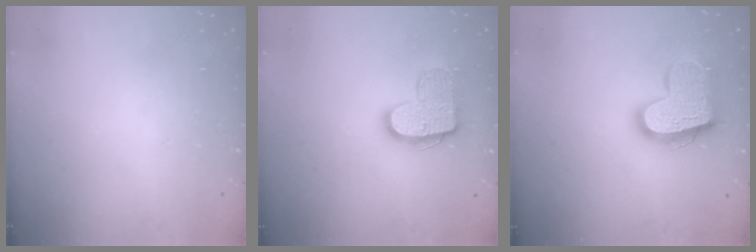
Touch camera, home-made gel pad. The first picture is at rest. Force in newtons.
{"total": 13.5, "press": 13.5, "slide": 0.6}
{"total": 17.4, "press": 17.3, "slide": 1.4}